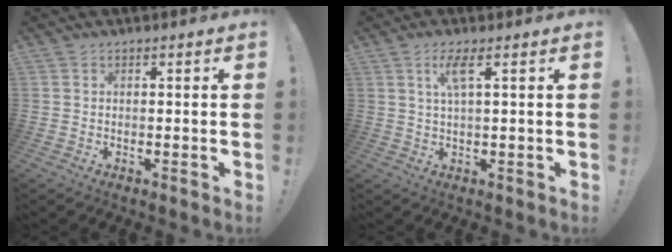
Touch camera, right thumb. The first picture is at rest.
{"total": 4.6, "force": [1.9, 0.3, 4.2], "torque": [-0.078, -0.001, 0.028]}